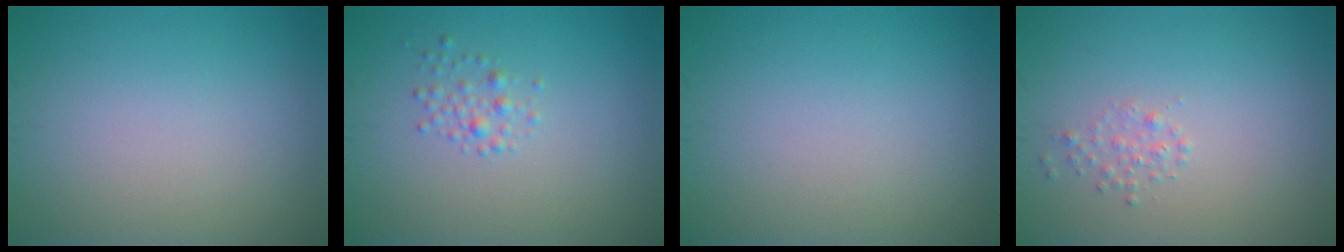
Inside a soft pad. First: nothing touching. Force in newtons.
{"total": 1.3, "press": 1.3, "slide": 0.0}
{"total": 0.0}
{"total": 1.0, "press": 1.0, "slide": 0.1}